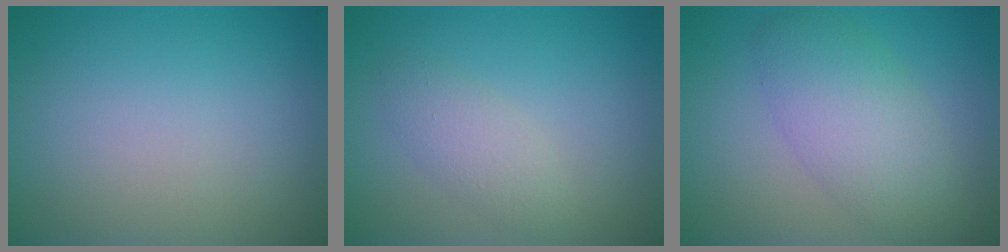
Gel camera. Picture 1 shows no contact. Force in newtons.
{"total": 2.2, "press": 2.2, "slide": 0.2}
{"total": 5.0, "press": 5.0, "slide": 0.4}